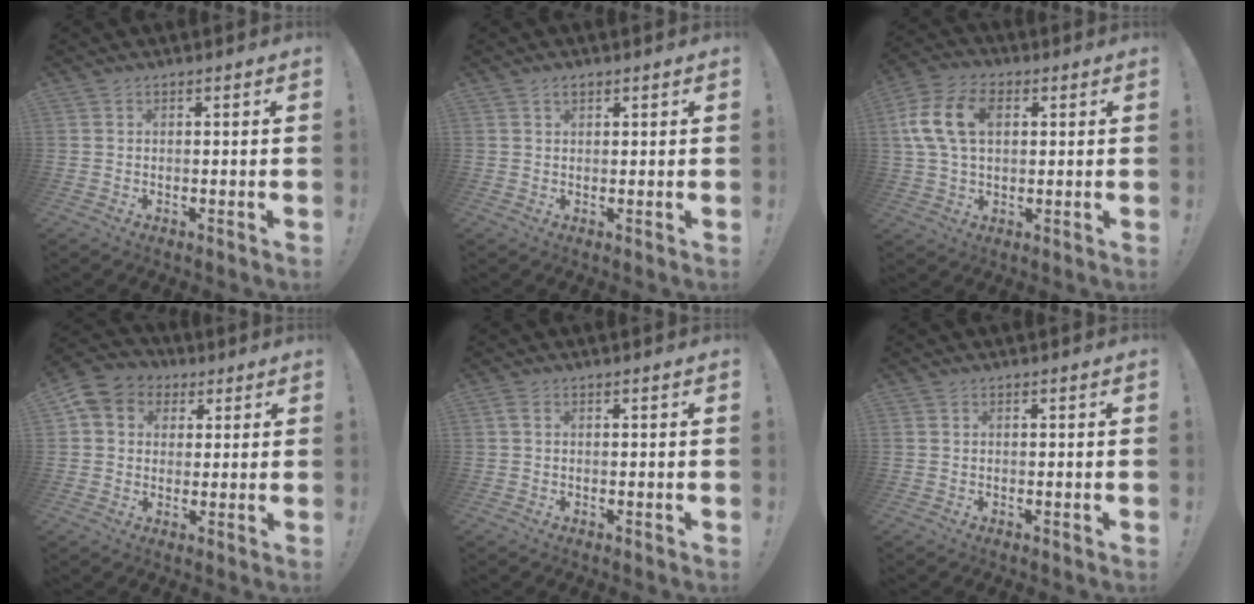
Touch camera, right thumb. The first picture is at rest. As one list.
[{"total": 1.6, "force": [1.0, 0.9, 0.9], "torque": [-0.014, -0.001, 0.018]}, {"total": 14.0, "force": [2.9, 8.9, 10.3], "torque": [-0.211, 0.006, 0.054]}, {"total": 7.7, "force": [1.9, 6.9, 3.0], "torque": [-0.054, 0.000, 0.039]}, {"total": 1.2, "force": [0.1, 0.5, 1.1], "torque": [-0.024, 0.004, 0.002]}, {"total": 0.0}]